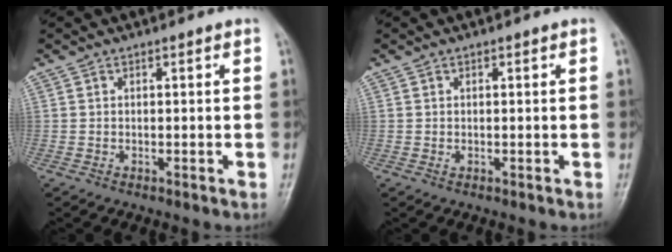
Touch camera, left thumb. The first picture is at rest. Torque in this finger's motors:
{"motor_torque": [-0.25, -0.24, 0.01, 0.00, 0.00]}